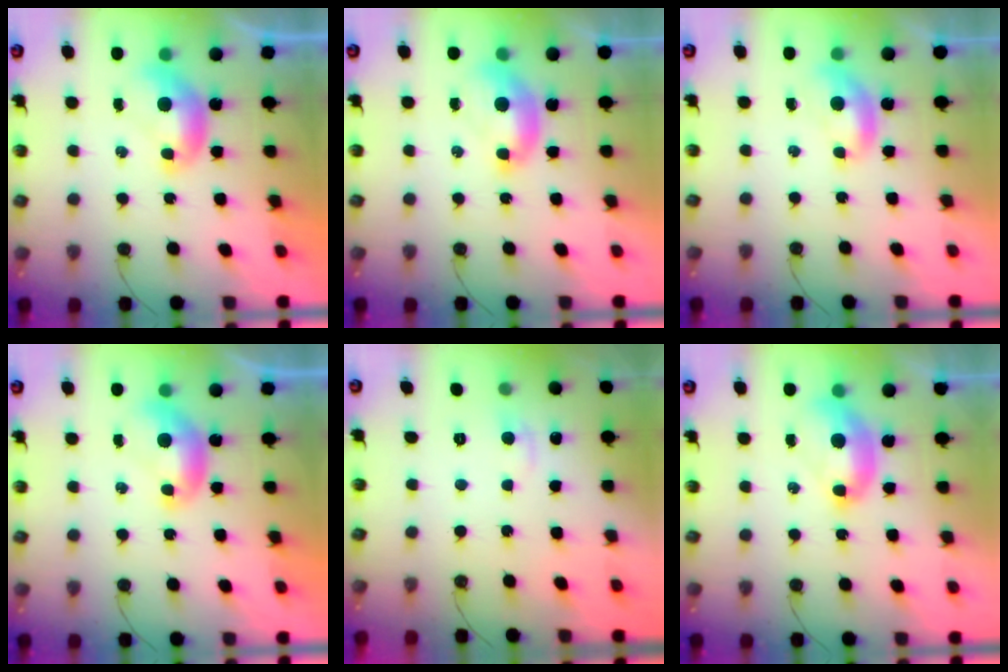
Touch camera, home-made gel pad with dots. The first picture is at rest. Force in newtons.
{"total": 1.5, "press": 1.4, "slide": 0.6}
{"total": 0.0}
{"total": 0.0}
{"total": 0.9, "press": 0.3, "slide": 0.8}
{"total": 2.5, "press": 2.5, "slide": 0.6}